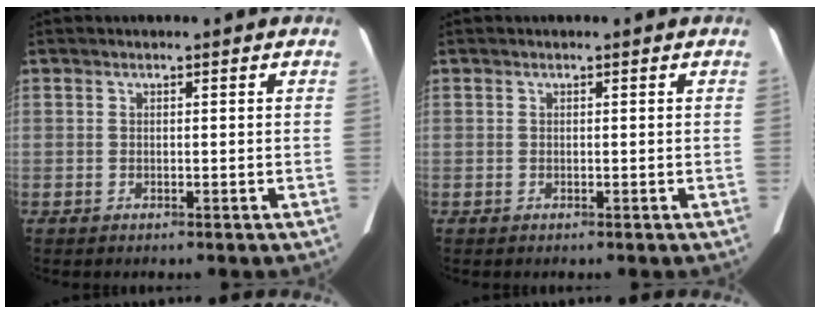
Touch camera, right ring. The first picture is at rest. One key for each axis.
{"total": 0.0}